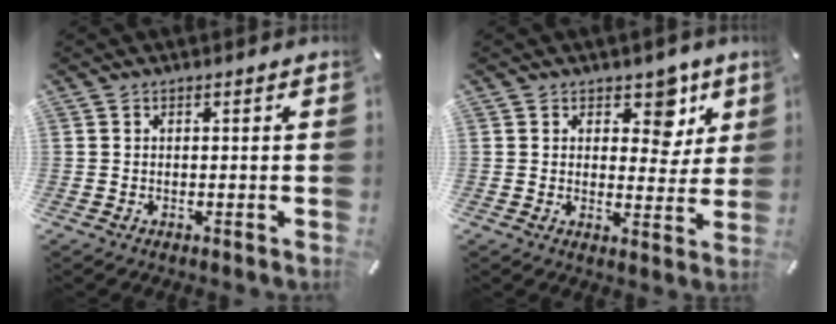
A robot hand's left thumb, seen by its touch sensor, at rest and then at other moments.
{"total": 7.9, "force": [4.4, 5.1, 4.2], "torque": [-0.029, -0.028, 0.067]}